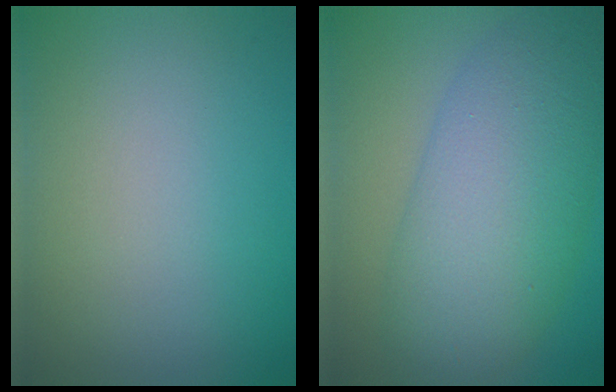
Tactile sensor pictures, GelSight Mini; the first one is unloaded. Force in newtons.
{"total": 9.3, "press": 9.3, "slide": 0.2}